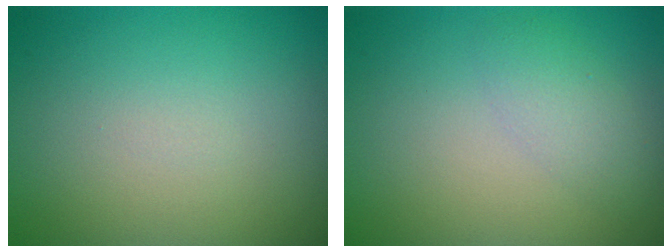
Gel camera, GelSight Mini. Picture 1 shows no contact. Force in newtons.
{"total": 1.9, "press": 1.9, "slide": 0.1}